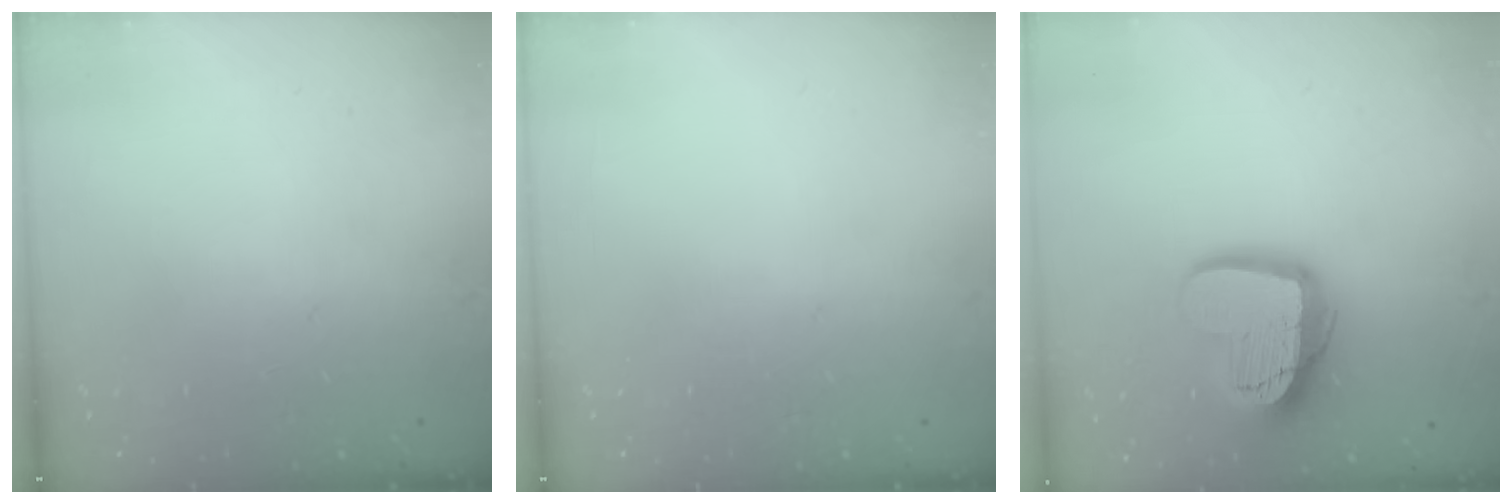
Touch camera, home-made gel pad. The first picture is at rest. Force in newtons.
{"total": 0.0}
{"total": 16.3, "press": 16.3, "slide": 1.3}